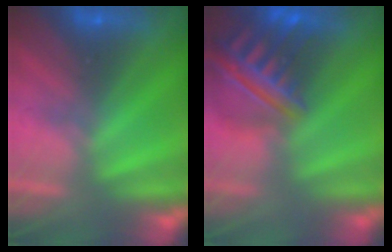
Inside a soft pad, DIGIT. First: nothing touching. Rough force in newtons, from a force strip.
{"total": 8.3}